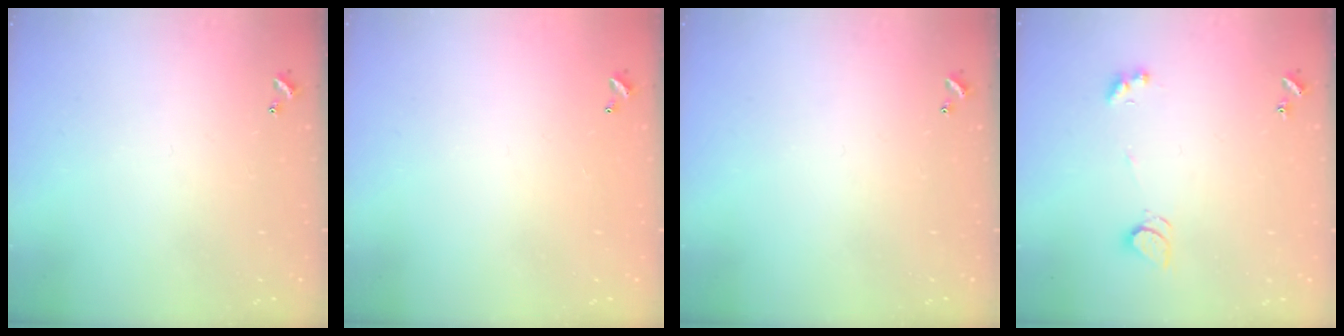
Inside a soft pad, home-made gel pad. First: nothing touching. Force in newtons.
{"total": 2.8, "press": 2.8, "slide": 0.1}
{"total": 0.0}
{"total": 2.2, "press": 2.2, "slide": 0.4}